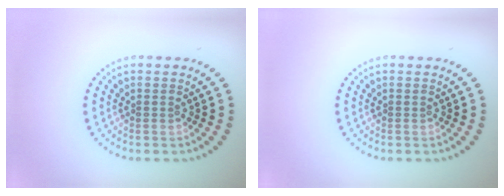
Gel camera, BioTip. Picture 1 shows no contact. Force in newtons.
{"total": 0.0}